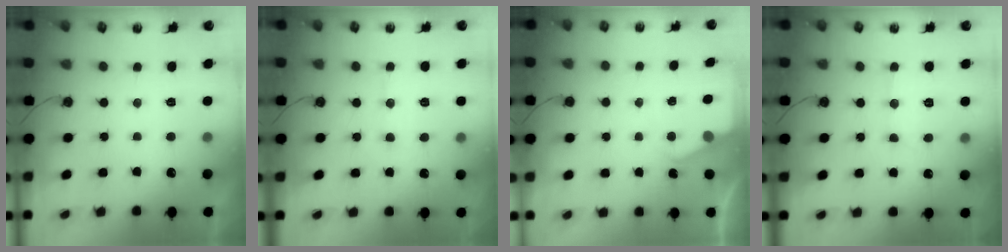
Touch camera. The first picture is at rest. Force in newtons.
{"total": 8.3, "press": 8.2, "slide": 0.7}
{"total": 2.3, "press": 2.3, "slide": 0.4}
{"total": 10.5, "press": 10.4, "slide": 1.0}